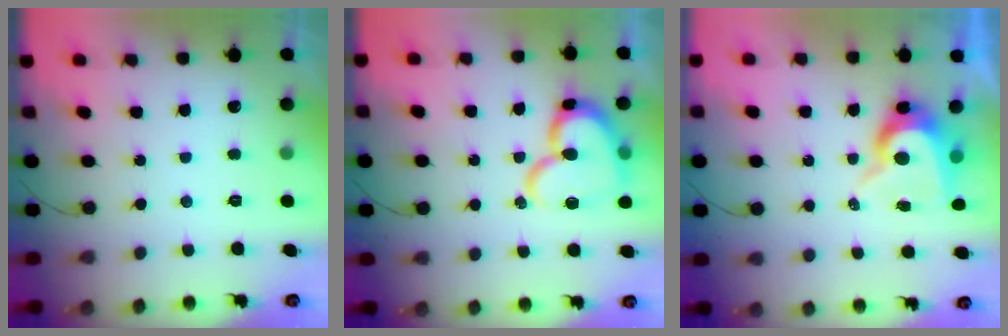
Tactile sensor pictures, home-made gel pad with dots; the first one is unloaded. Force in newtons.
{"total": 16.3, "press": 16.3, "slide": 1.4}
{"total": 9.2, "press": 9.2, "slide": 0.7}